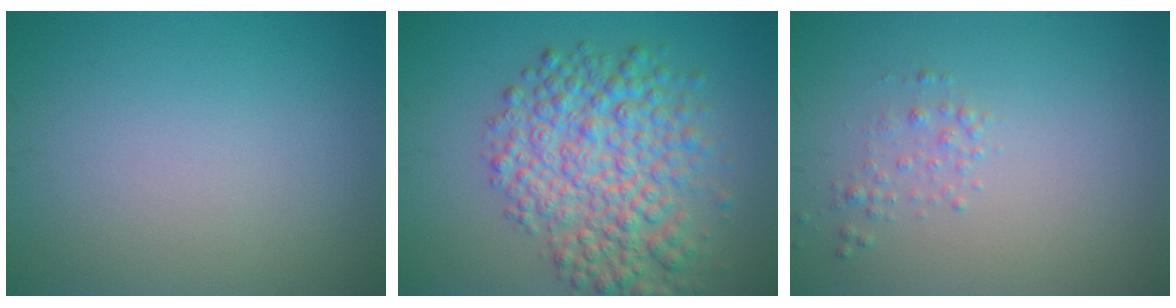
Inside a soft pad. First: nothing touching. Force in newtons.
{"total": 7.4, "press": 7.4, "slide": 0.2}
{"total": 1.0, "press": 1.0, "slide": 0.0}